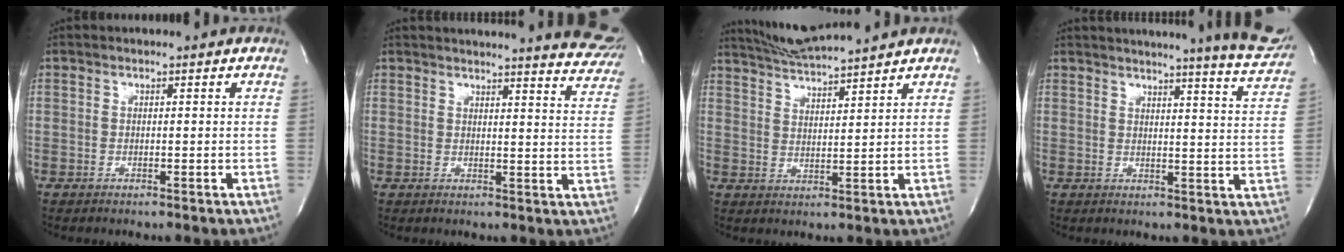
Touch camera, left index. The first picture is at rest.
{"total": 16.6, "force": [15.8, 1.7, 4.9], "torque": [-0.051, -0.064, 0.159]}
{"total": 9.1, "force": [8.5, -1.1, 3.0], "torque": [-0.062, 0.014, 0.148]}
{"total": 17.4, "force": [16.0, -0.3, 6.7], "torque": [-0.093, -0.070, 0.173]}